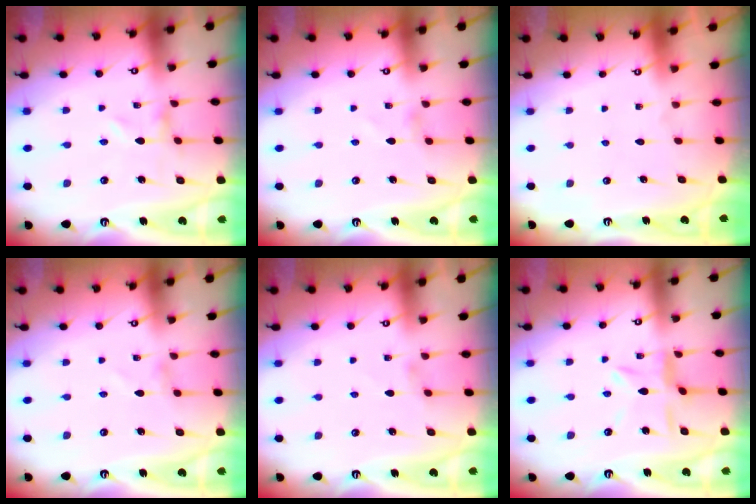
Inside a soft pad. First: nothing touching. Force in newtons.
{"total": 0.0}
{"total": 1.6, "press": 1.6, "slide": 0.1}
{"total": 1.3, "press": 1.3, "slide": 0.1}
{"total": 1.1, "press": 1.0, "slide": 0.3}
{"total": 6.5, "press": 6.5, "slide": 0.6}